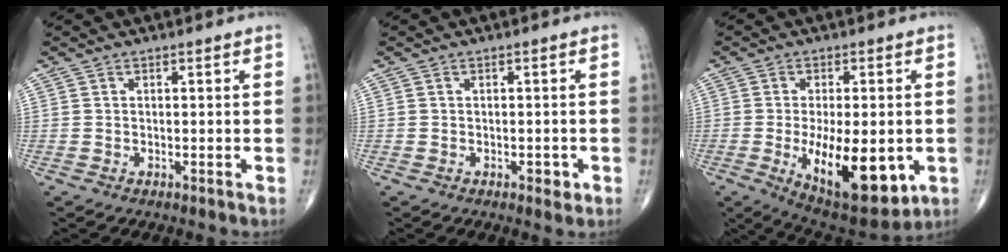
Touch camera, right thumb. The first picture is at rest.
{"total": 1.9, "force": [-0.7, 1.0, 1.4], "torque": [-0.014, 0.000, -0.008]}
{"total": 17.3, "force": [-3.8, 7.4, 15.1], "torque": [-0.227, -0.022, -0.038]}